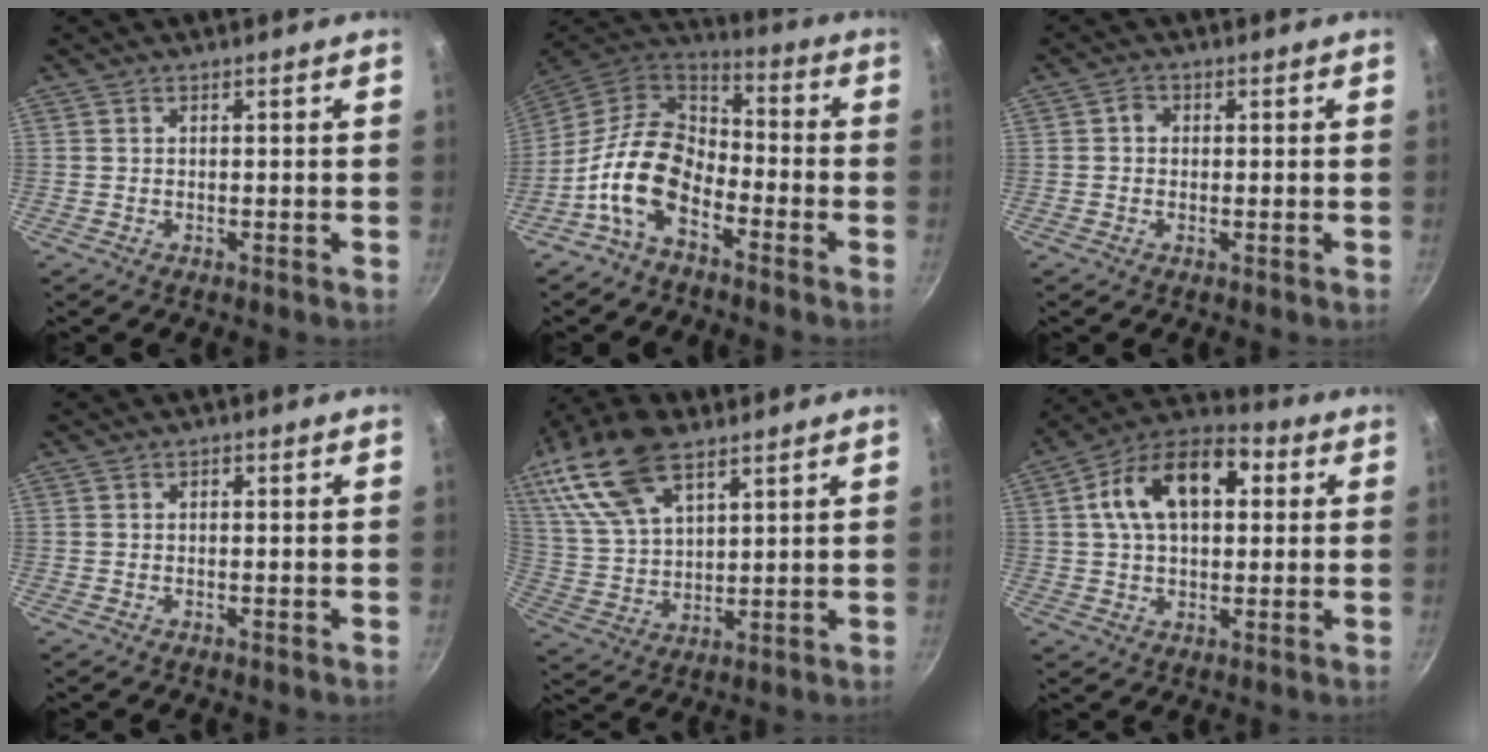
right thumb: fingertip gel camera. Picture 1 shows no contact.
{"total": 14.2, "force": [-6.3, 8.5, 9.4], "torque": [-0.158, 0.057, -0.143]}
{"total": 1.6, "force": [0.1, 1.5, 0.6], "torque": [-0.009, 0.003, -0.004]}
{"total": 0.6, "force": [-0.2, 0.4, 0.4], "torque": [-0.007, 0.004, -0.006]}
{"total": 18.4, "force": [10.5, 9.3, 12.0], "torque": [-0.236, -0.006, 0.210]}
{"total": 16.4, "force": [3.8, 10.0, 12.5], "torque": [-0.180, 0.026, 0.046]}